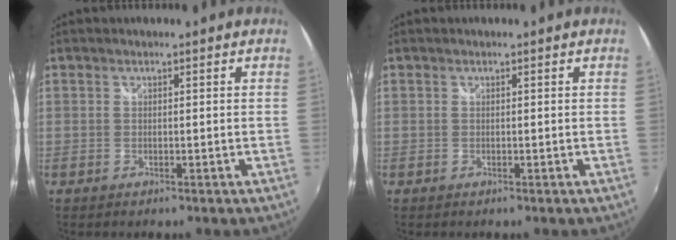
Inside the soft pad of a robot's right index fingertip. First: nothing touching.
{"total": 0.0}